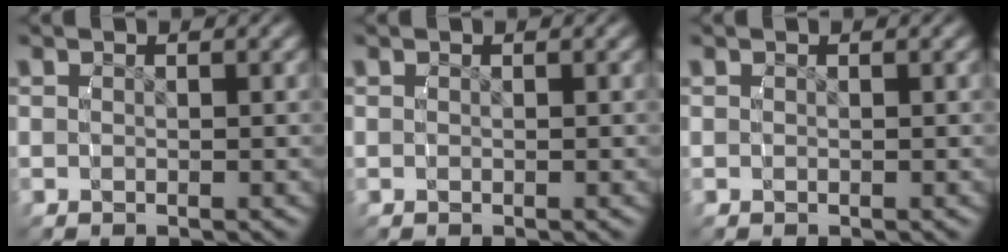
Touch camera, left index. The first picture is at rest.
{"total": 0.0}
{"total": 0.0}